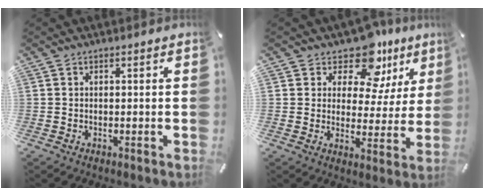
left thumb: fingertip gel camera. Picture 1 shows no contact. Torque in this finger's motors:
{"motor_torque": [0.60, -0.31, 0.26, -0.16, 0.00]}